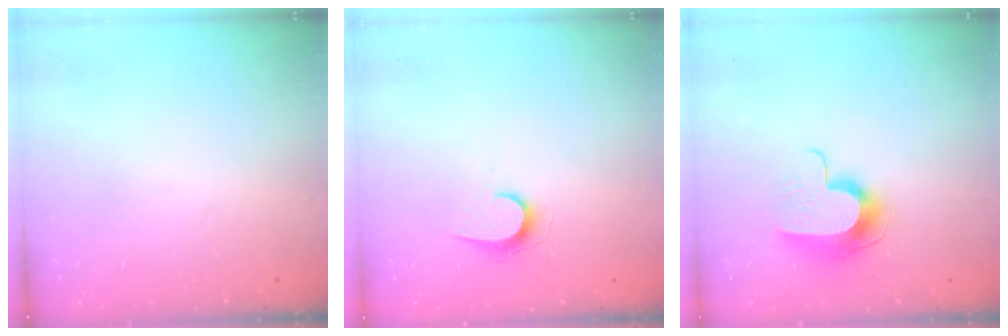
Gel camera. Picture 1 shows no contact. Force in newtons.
{"total": 5.9, "press": 5.9, "slide": 0.6}
{"total": 10.2, "press": 10.2, "slide": 0.6}